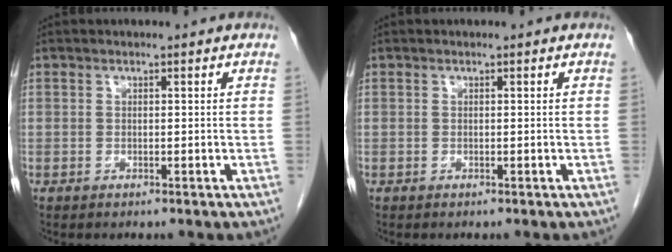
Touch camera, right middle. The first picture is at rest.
{"total": 0.0}